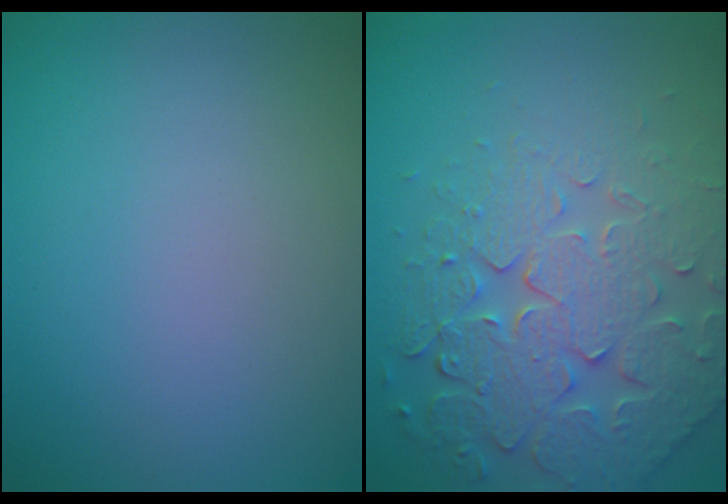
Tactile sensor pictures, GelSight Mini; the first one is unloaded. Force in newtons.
{"total": 6.9, "press": 5.7, "slide": 3.9}